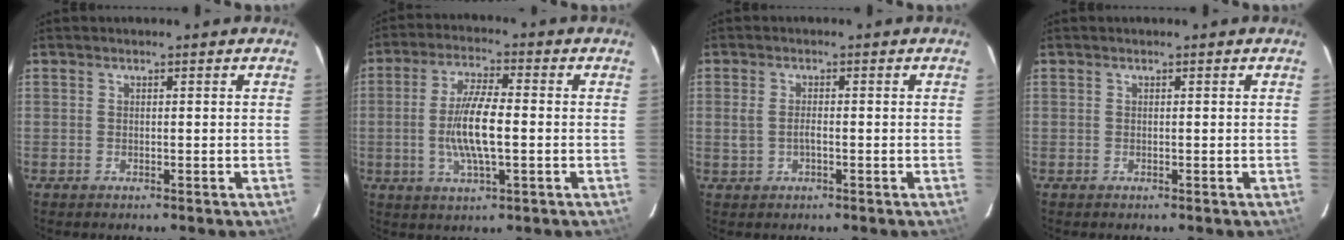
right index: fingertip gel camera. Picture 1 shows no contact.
{"total": 9.3, "force": [-1.3, 2.3, 8.9], "torque": [-0.175, -0.002, -0.024]}
{"total": 2.7, "force": [-0.5, 1.4, 2.2], "torque": [-0.046, 0.000, -0.006]}
{"total": 0.0}